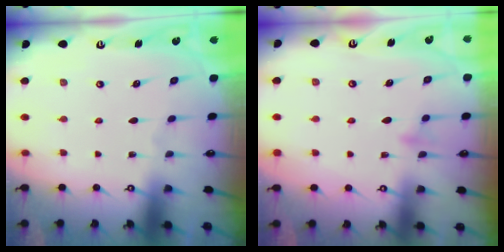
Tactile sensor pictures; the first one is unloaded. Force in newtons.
{"total": 7.3, "press": 7.2, "slide": 0.7}